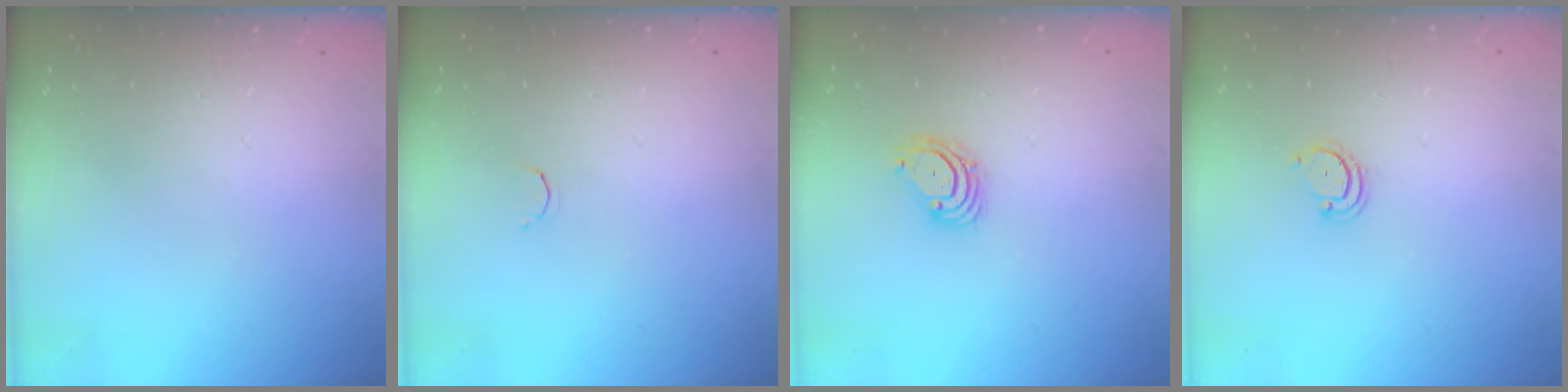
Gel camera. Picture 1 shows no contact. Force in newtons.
{"total": 1.8, "press": 1.7, "slide": 0.4}
{"total": 4.0, "press": 4.0, "slide": 0.5}
{"total": 2.3, "press": 2.3, "slide": 0.2}